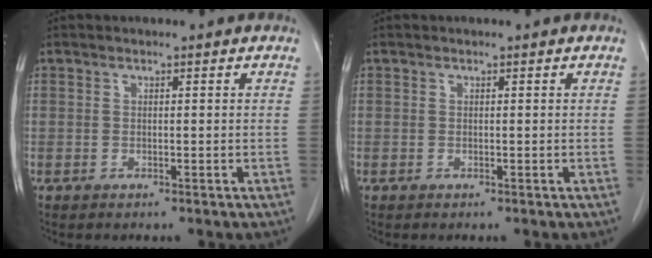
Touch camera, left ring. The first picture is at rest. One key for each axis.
{"total": 0.0}